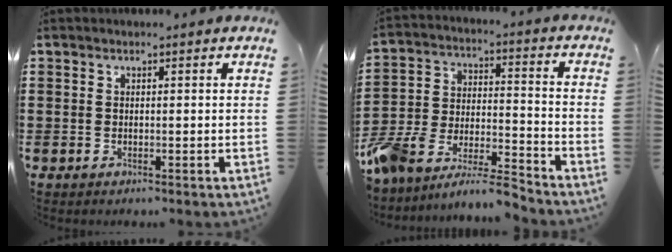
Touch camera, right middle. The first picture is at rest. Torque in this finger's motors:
{"motor_torque": [1.51, -0.62, 0.80, 0.21]}